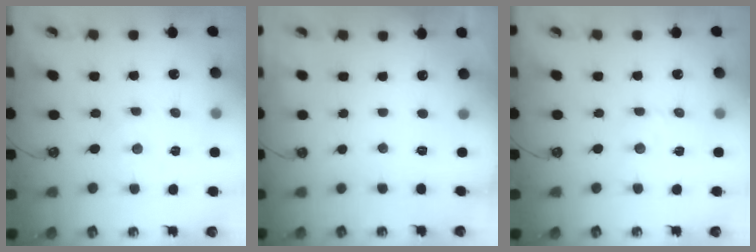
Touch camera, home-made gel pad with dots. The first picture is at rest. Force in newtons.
{"total": 0.0}
{"total": 2.0, "press": 2.0, "slide": 0.3}